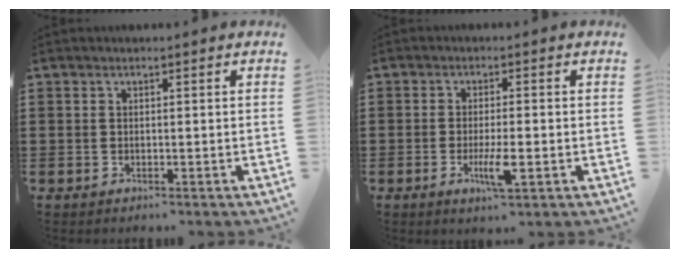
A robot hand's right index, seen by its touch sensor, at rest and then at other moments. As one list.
[{"total": 4.9, "force": [-1.6, 0.9, 4.5], "torque": [-0.087, -0.009, -0.030]}]